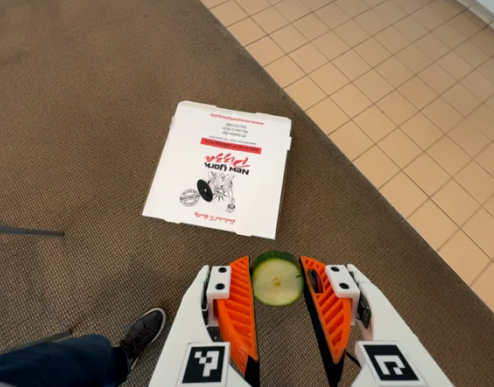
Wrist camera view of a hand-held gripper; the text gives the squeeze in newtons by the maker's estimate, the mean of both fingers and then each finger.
{"total": 8.7, "left": 8.6, "right": 8.8}